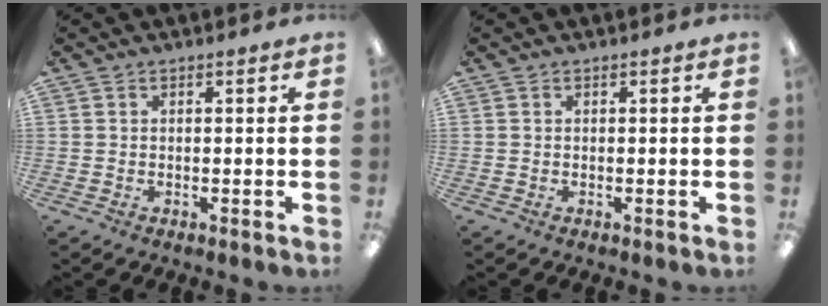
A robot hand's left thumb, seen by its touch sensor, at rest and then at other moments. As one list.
[{"total": 0.0}]